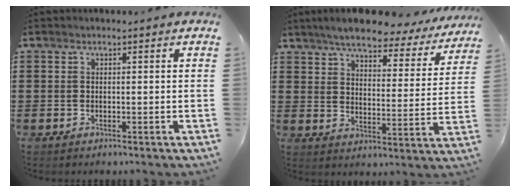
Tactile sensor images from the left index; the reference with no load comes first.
{"total": 6.8, "force": [6.1, 1.1, 2.8], "torque": [-0.074, -0.034, 0.103]}